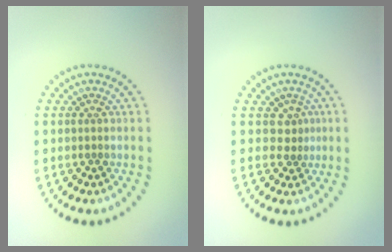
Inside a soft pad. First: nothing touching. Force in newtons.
{"total": 1.5, "press": 1.0, "slide": 1.1}